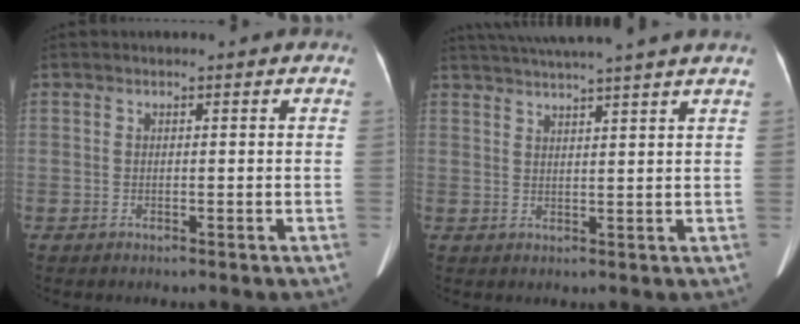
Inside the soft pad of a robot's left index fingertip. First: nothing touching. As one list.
[{"total": 12.5, "force": [10.9, -1.4, 5.9], "torque": [-0.106, 0.011, 0.148]}]